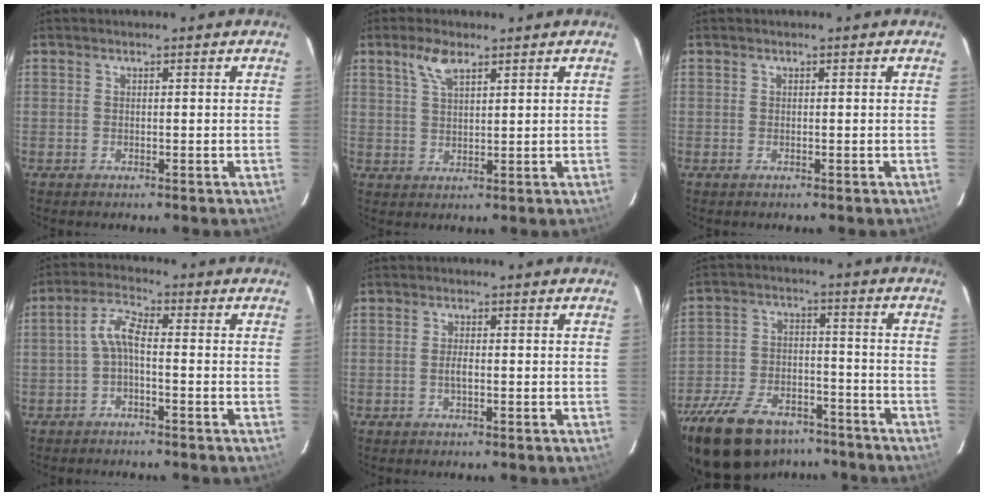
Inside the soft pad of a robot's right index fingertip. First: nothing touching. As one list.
[{"total": 4.7, "force": [3.1, 1.7, 3.2], "torque": [-0.061, 0.007, 0.060]}, {"total": 0.0}, {"total": 4.0, "force": [-1.4, 1.0, 3.7], "torque": [-0.085, 0.015, -0.030]}, {"total": 1.6, "force": [-0.4, 0.5, 1.4], "torque": [-0.029, -0.001, -0.008]}, {"total": 23.8, "force": [-17.4, 11.3, 11.7], "torque": [-0.263, -0.015, -0.271]}]